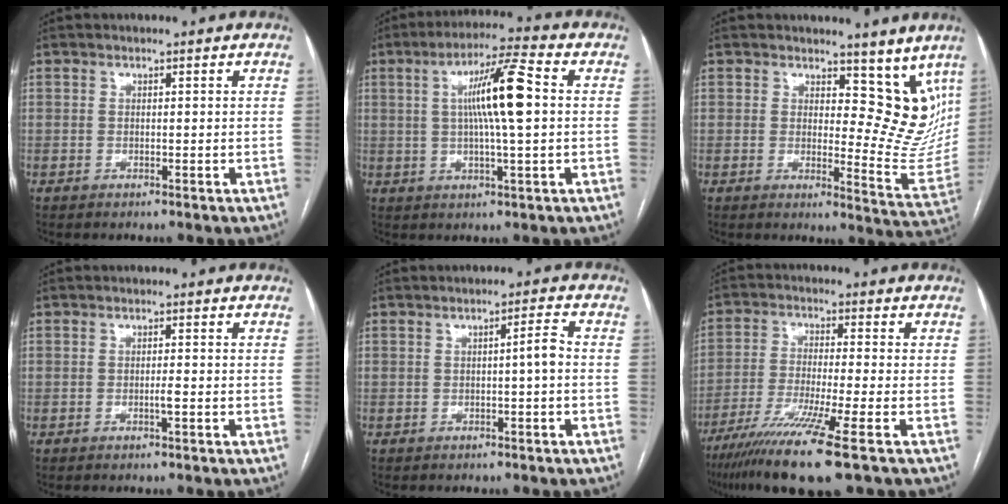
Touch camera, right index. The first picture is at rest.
{"total": 10.7, "force": [1.4, 0.3, 10.6], "torque": [-0.186, 0.012, 0.021]}
{"total": 10.6, "force": [7.8, 4.9, 5.2], "torque": [-0.041, -0.027, 0.093]}
{"total": 1.2, "force": [-0.4, -0.1, 1.1], "torque": [-0.023, -0.002, -0.006]}
{"total": 2.5, "force": [-0.3, -0.2, 2.5], "torque": [-0.036, 0.004, -0.004]}
{"total": 12.7, "force": [-8.1, -1.1, 9.7], "torque": [-0.191, -0.035, -0.142]}